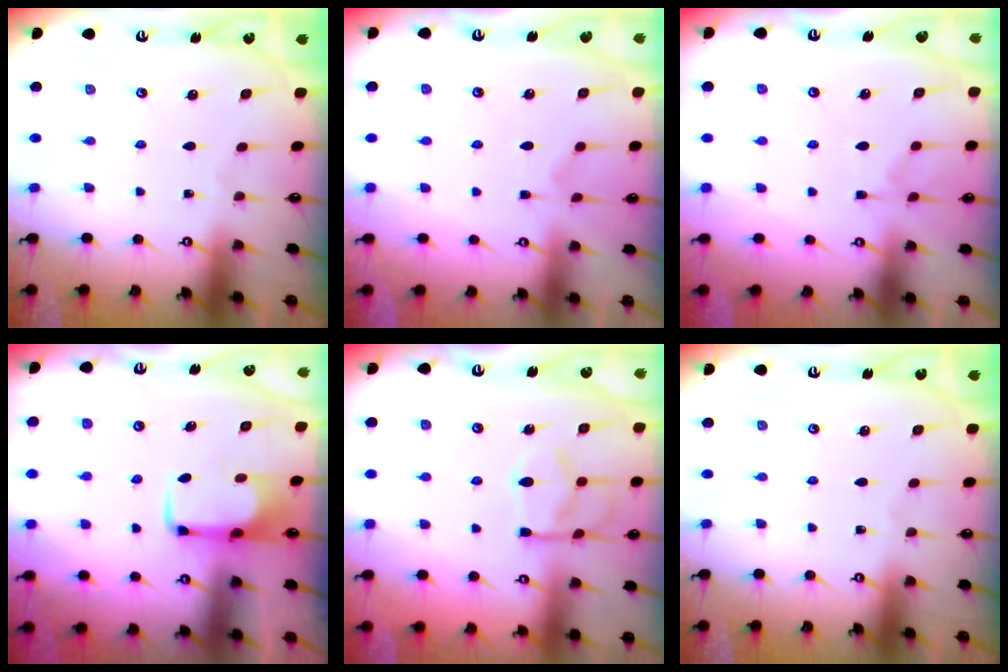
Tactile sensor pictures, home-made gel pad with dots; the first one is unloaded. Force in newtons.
{"total": 1.7, "press": 1.2, "slide": 1.1}
{"total": 2.2, "press": 1.8, "slide": 1.3}
{"total": 2.0, "press": 2.0, "slide": 0.4}
{"total": 9.0, "press": 8.9, "slide": 1.6}
{"total": 0.0}